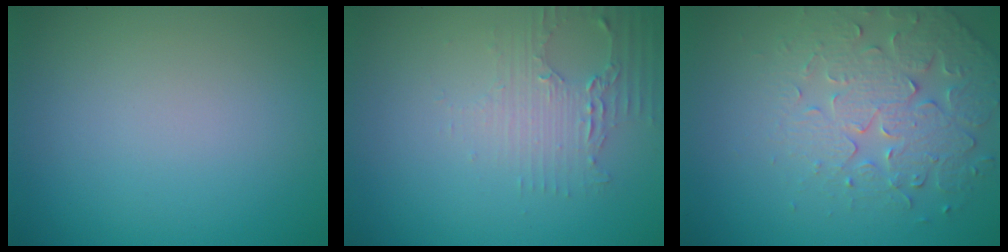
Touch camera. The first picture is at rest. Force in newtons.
{"total": 2.4, "press": 2.3, "slide": 0.9}
{"total": 4.2, "press": 4.0, "slide": 1.3}